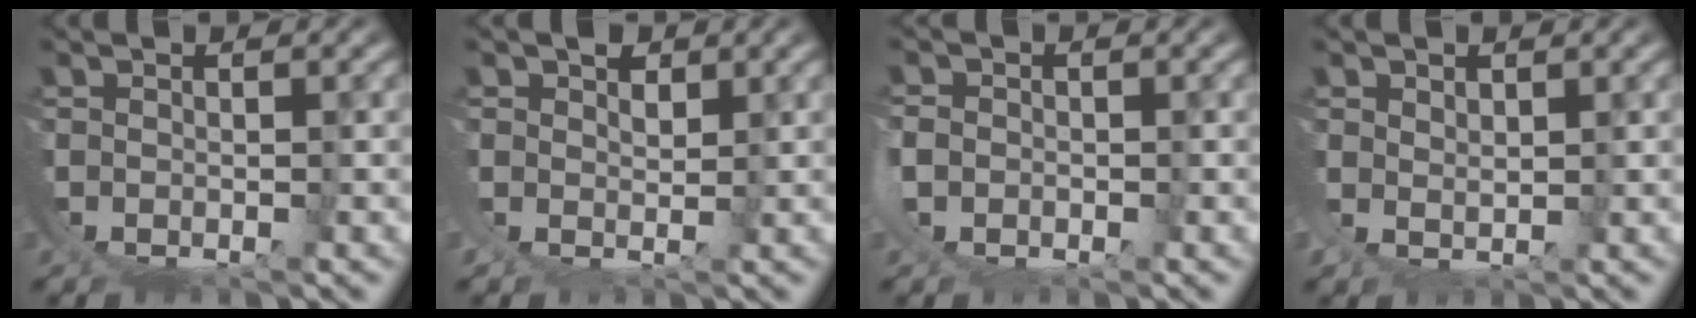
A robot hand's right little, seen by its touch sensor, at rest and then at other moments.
{"total": 1.9, "force": [1.3, 1.0, 1.0], "torque": [-0.020, -0.005, 0.027]}
{"total": 0.8, "force": [0.0, 0.1, 0.7], "torque": [-0.026, -0.008, 0.002]}
{"total": 1.6, "force": [1.4, -0.2, 0.7], "torque": [-0.018, -0.009, 0.037]}